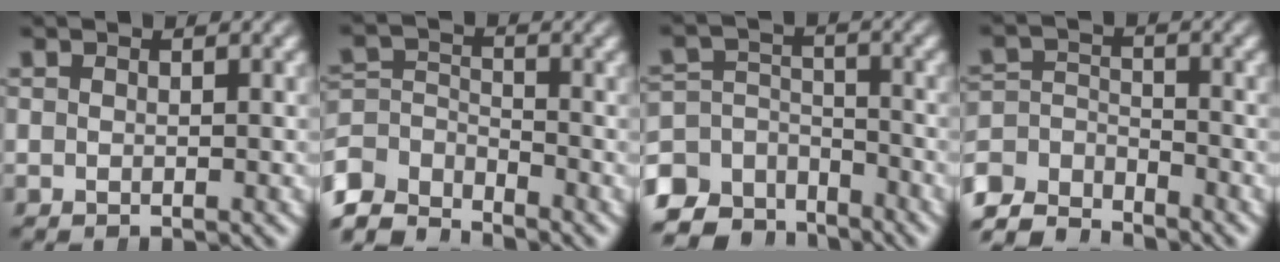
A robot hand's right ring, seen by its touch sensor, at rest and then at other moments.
{"total": 5.6, "force": [-3.4, 3.8, 2.3], "torque": [-0.068, -0.041, -0.046]}
{"total": 7.6, "force": [-4.9, 4.9, 3.1], "torque": [-0.065, -0.038, -0.070]}
{"total": 5.9, "force": [-4.3, 3.5, 2.2], "torque": [-0.056, -0.032, -0.065]}